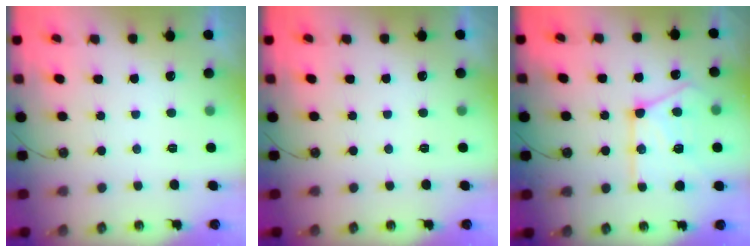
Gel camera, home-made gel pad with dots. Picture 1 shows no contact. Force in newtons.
{"total": 0.0}
{"total": 17.3, "press": 17.2, "slide": 1.5}